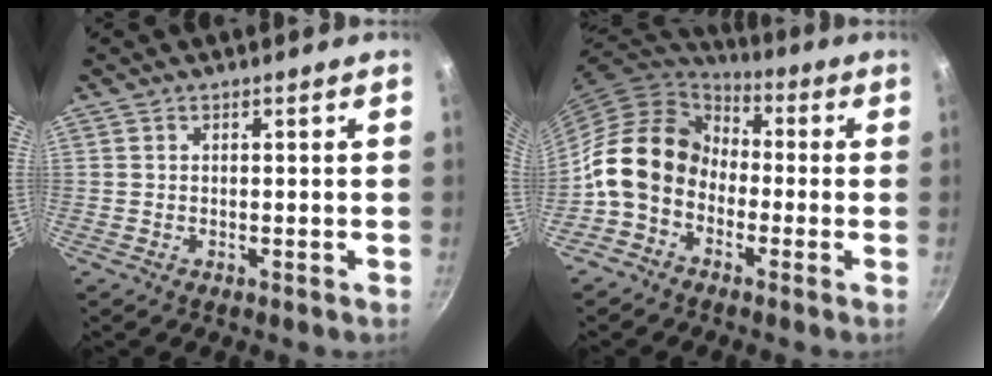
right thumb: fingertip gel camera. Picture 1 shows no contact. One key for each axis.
{"total": 13.8, "fx": -2.6, "fy": 10.9, "fz": 8.0, "tx": -0.106, "ty": 0.047, "tz": -0.071}